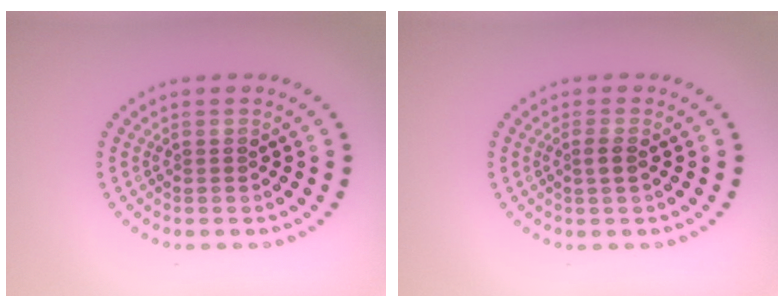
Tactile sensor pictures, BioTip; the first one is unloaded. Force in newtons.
{"total": 1.1, "press": 0.9, "slide": 0.7}